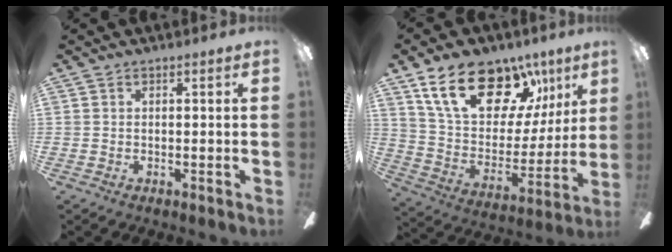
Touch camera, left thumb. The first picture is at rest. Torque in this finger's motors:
{"motor_torque": [1.84, 1.54, 1.48, -1.29, 0.19]}